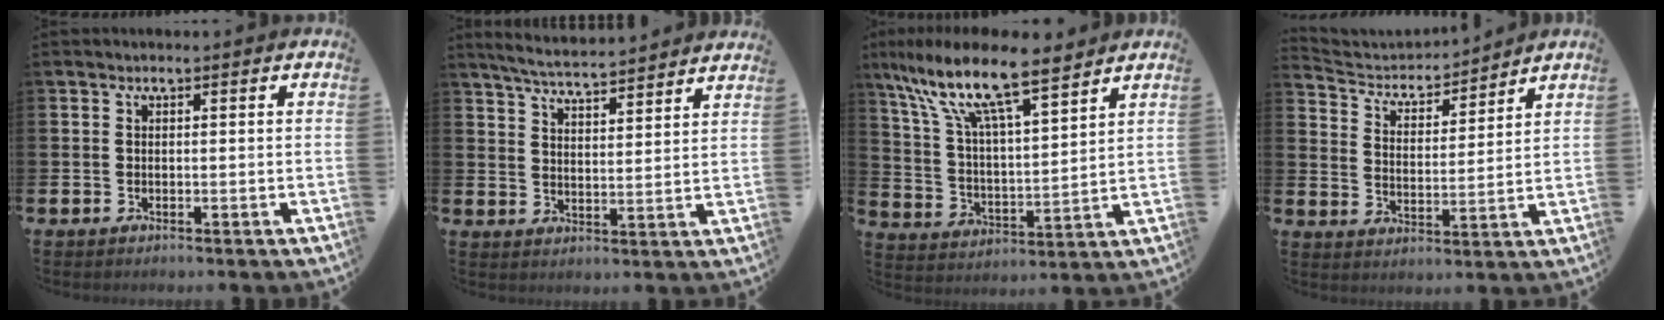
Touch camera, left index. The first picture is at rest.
{"total": 5.5, "force": [5.4, 0.0, 0.9], "torque": [-0.040, -0.036, 0.095]}
{"total": 11.9, "force": [9.8, 2.4, 6.4], "torque": [-0.157, -0.051, 0.166]}
{"total": 4.3, "force": [4.1, 1.3, 0.2], "torque": [-0.032, -0.033, 0.067]}